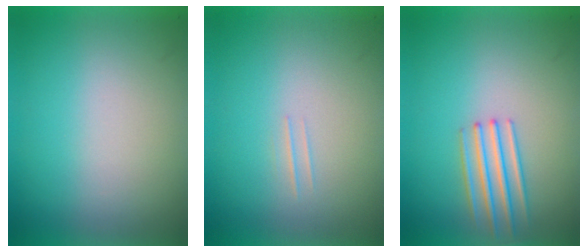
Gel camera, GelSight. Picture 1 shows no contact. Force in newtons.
{"total": 1.1}
{"total": 2.1}